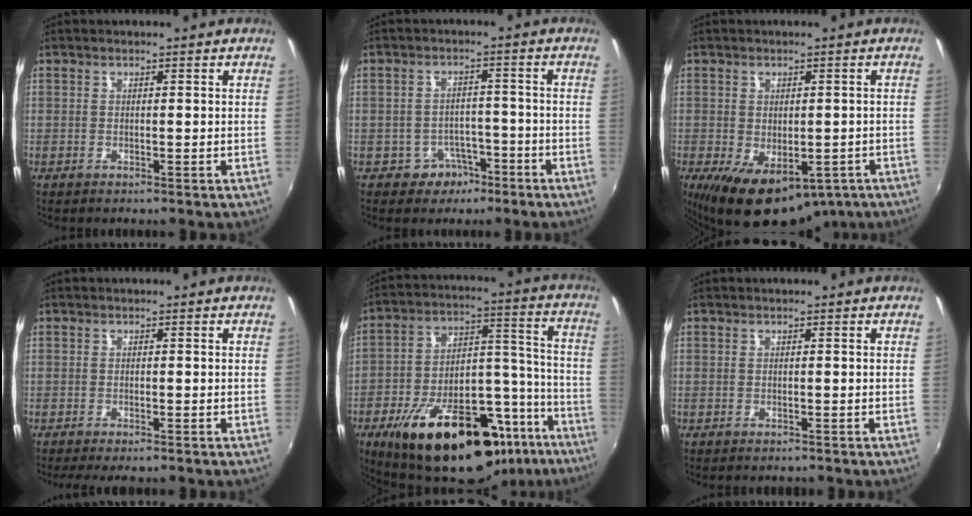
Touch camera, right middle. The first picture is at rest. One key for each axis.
{"total": 5.1, "fx": -3.3, "fy": 3.8, "fz": 1.0, "tx": -0.026, "ty": 0.016, "tz": -0.039}
{"total": 13.5, "fx": -7.3, "fy": 7.7, "fz": 8.4, "tx": -0.147, "ty": -0.032, "tz": -0.089}
{"total": 3.8, "fx": -3.2, "fy": 0.4, "fz": 2.1, "tx": -0.043, "ty": -0.022, "tz": -0.051}
{"total": 30.9, "fx": -19.8, "fy": 13.4, "fz": 19.7, "tx": -0.301, "ty": 0.026, "tz": -0.276}
{"total": 1.0, "fx": -0.8, "fy": 0.4, "fz": 0.2, "tx": -0.007, "ty": -0.002, "tz": -0.013}